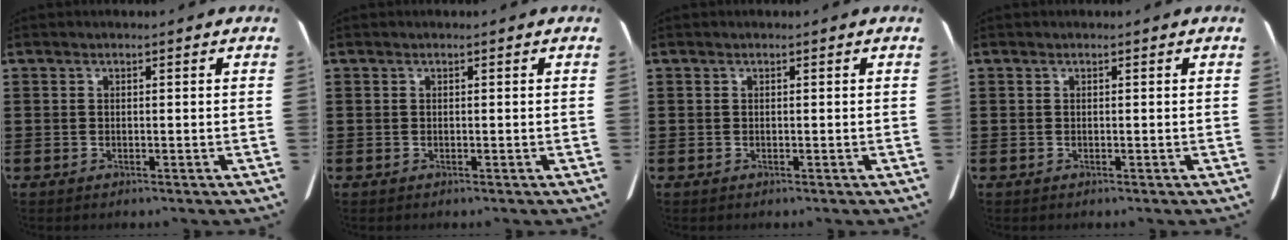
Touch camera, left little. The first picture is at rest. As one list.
[{"total": 0.0}, {"total": 0.0}, {"total": 0.0}]